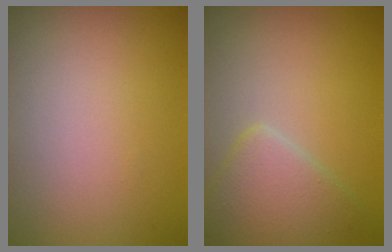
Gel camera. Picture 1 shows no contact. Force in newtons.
{"total": 3.4, "press": 3.4, "slide": 0.2}